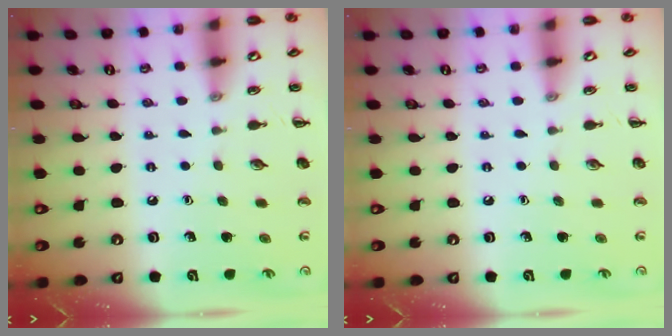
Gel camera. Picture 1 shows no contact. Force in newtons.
{"total": 0.0}